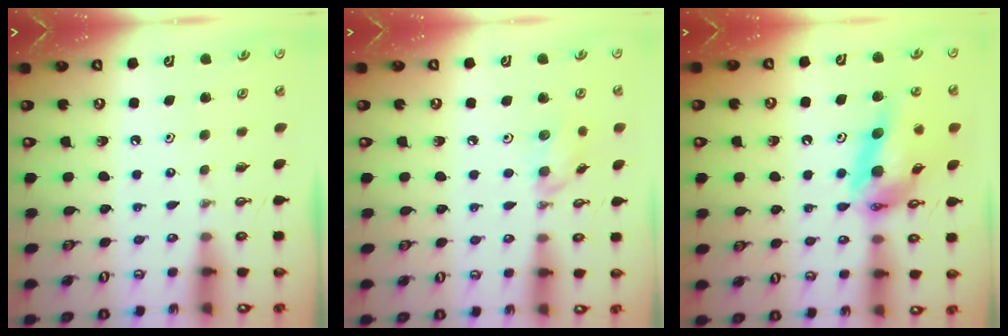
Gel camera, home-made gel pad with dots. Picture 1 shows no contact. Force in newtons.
{"total": 7.3, "press": 7.1, "slide": 1.2}
{"total": 16.2, "press": 16.1, "slide": 1.7}